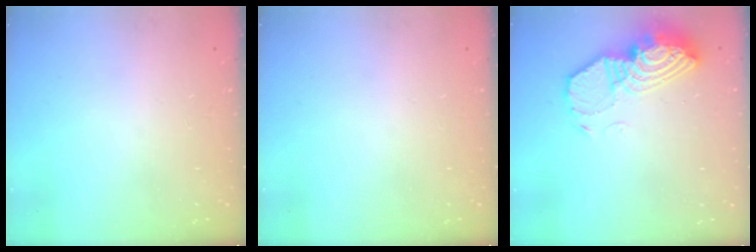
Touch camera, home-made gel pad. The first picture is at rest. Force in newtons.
{"total": 0.0}
{"total": 14.0, "press": 14.0, "slide": 1.0}